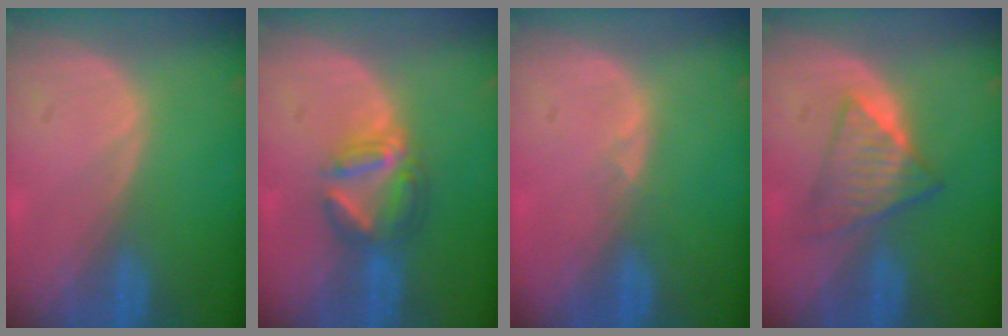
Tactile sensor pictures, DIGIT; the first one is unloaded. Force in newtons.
{"total": 6.2, "press": 5.5, "slide": 2.8}
{"total": 0.7, "press": 0.6, "slide": 0.3}
{"total": 6.0, "press": 5.6, "slide": 1.9}